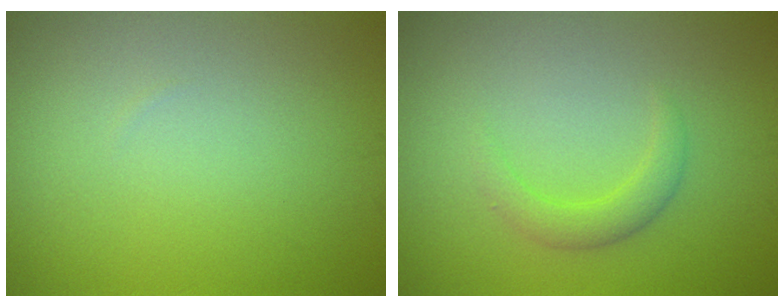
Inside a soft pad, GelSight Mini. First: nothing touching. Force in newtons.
{"total": 2.0, "press": 2.0, "slide": 0.1}